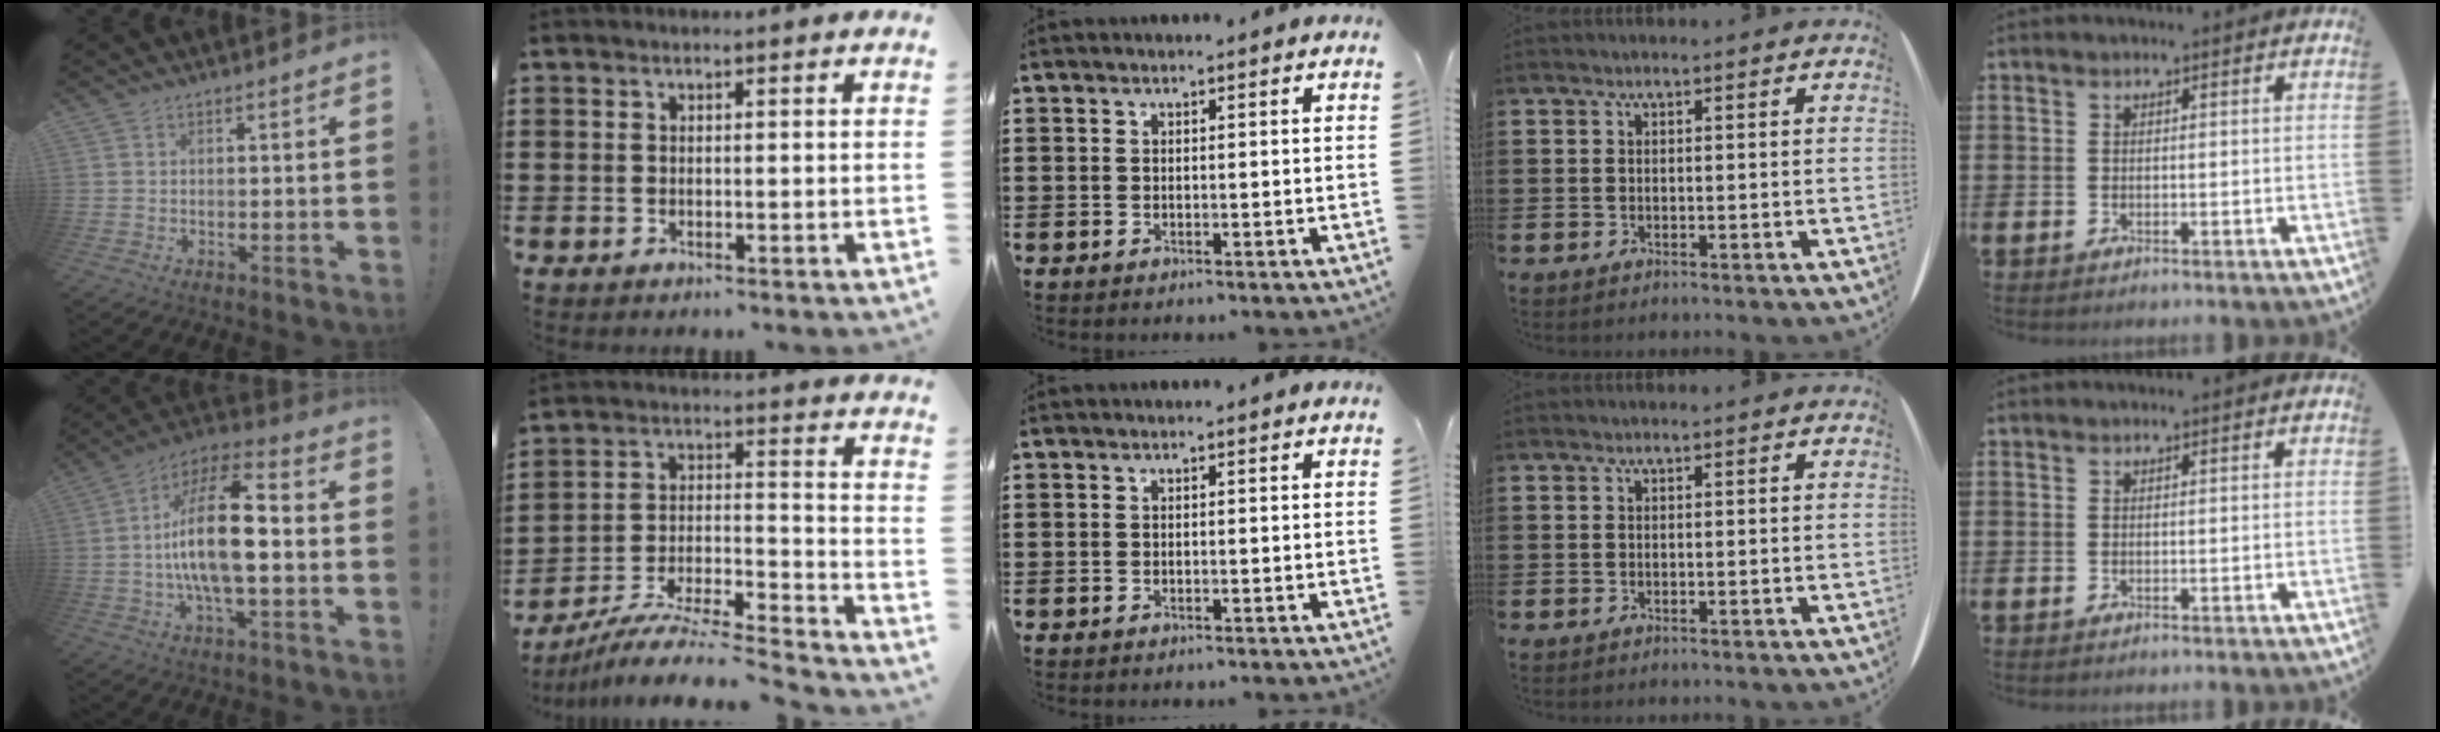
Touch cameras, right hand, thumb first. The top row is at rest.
{"thumb": {"total": 19.2, "force": [-1.3, 7.3, 17.7], "torque": [-0.327, 0.007, -0.027]}, "index": {"total": 8.4, "force": [-7.8, 0.2, 3.1], "torque": [-0.056, -0.004, -0.160]}}